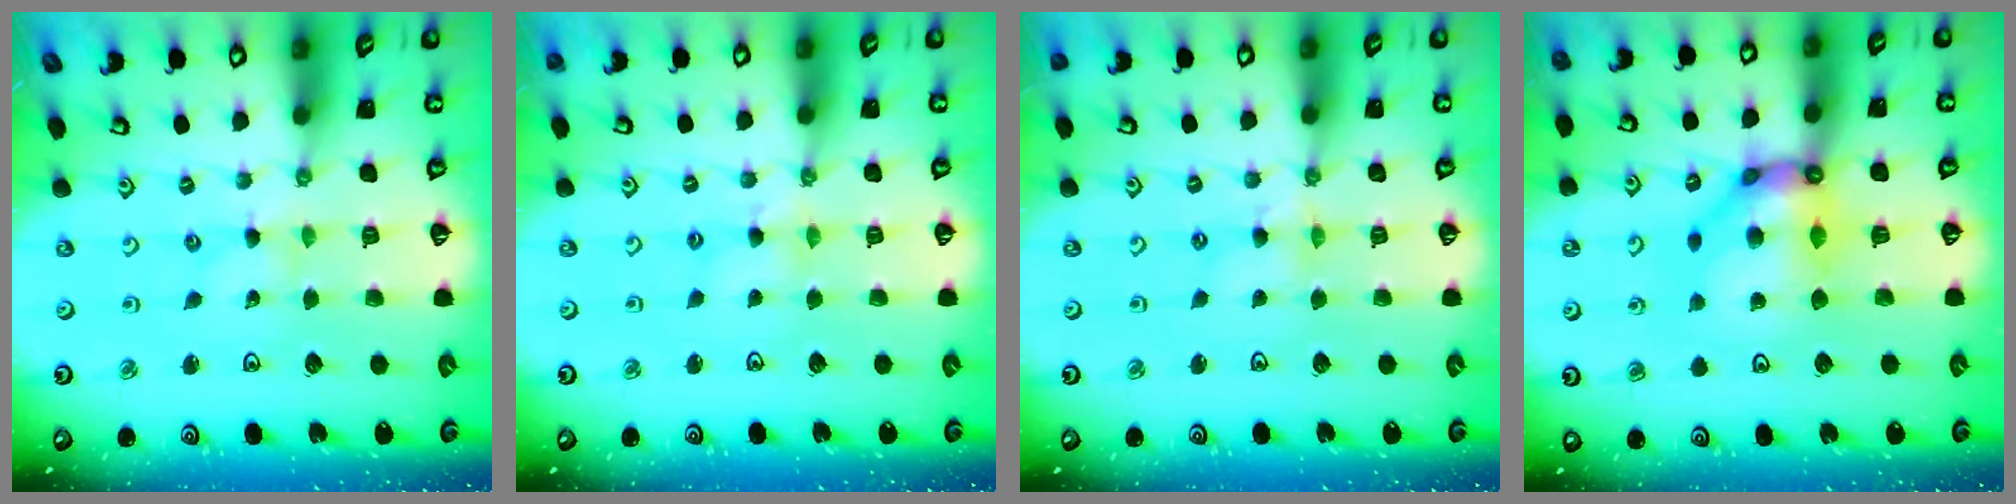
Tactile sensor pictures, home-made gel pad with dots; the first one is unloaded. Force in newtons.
{"total": 3.6, "press": 3.6, "slide": 0.4}
{"total": 2.5, "press": 2.5, "slide": 0.2}
{"total": 11.9, "press": 11.9, "slide": 1.0}